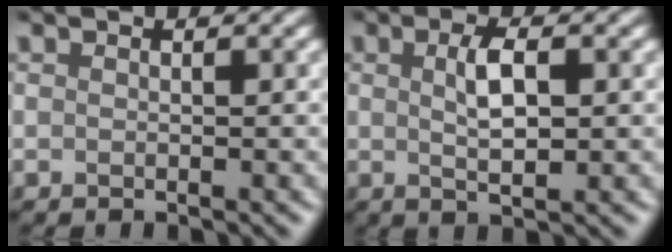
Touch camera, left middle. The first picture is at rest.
{"total": 2.0, "force": [0.3, 0.1, 2.0], "torque": [-0.048, 0.007, 0.015]}